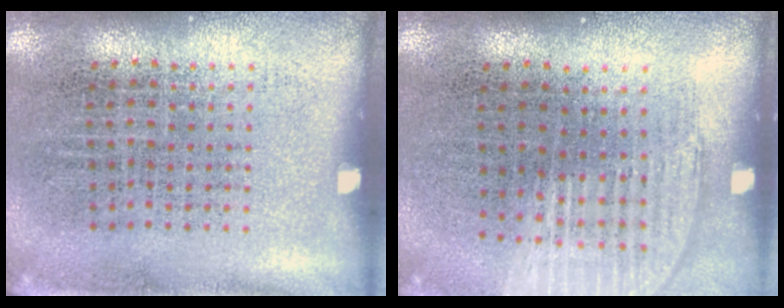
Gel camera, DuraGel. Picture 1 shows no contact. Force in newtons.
{"total": 1.2, "press": 1.1, "slide": 0.4}